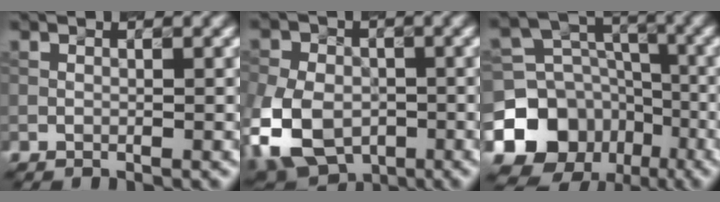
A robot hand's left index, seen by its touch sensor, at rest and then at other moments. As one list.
[{"total": 11.2, "force": [-4.6, 8.1, 6.3], "torque": [-0.113, -0.032, -0.085]}, {"total": 13.8, "force": [-6.8, 11.5, 3.5], "torque": [-0.082, -0.037, -0.122]}]